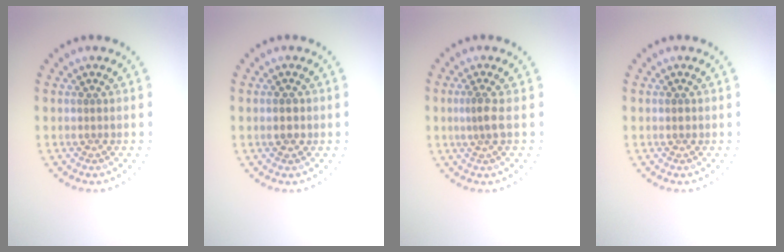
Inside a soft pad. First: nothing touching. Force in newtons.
{"total": 1.9, "press": 1.9, "slide": 0.1}
{"total": 1.6, "press": 1.2, "slide": 1.0}
{"total": 0.6, "press": 0.6, "slide": 0.1}